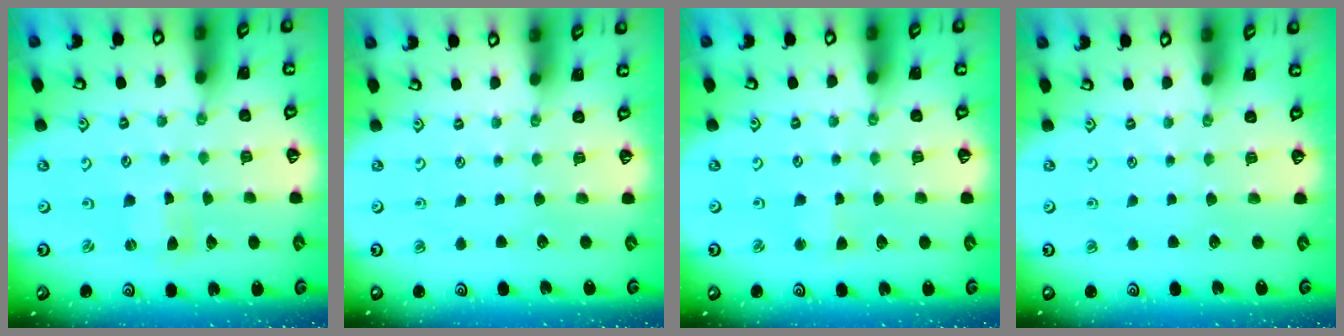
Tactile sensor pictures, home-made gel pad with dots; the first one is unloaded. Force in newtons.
{"total": 0.0}
{"total": 2.0, "press": 2.0, "slide": 0.3}
{"total": 0.0}